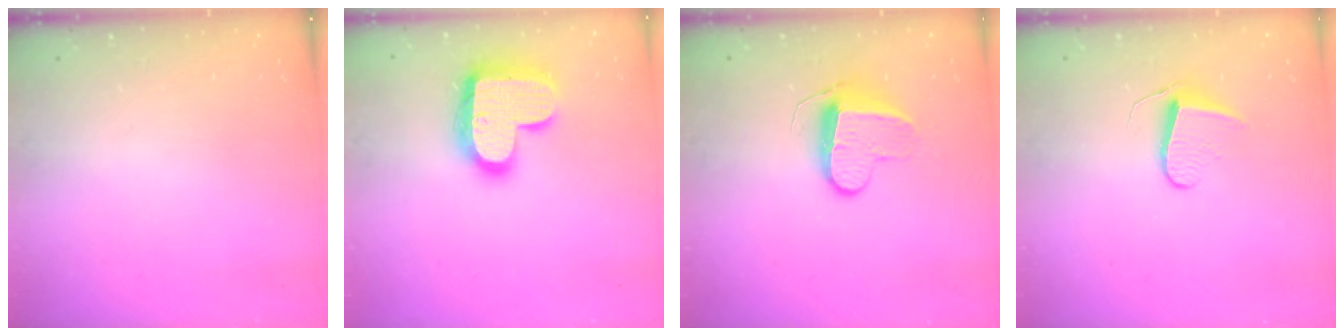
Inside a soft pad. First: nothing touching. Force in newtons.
{"total": 18.9, "press": 18.9, "slide": 1.1}
{"total": 9.6, "press": 9.6, "slide": 0.2}
{"total": 7.0, "press": 7.0, "slide": 0.6}